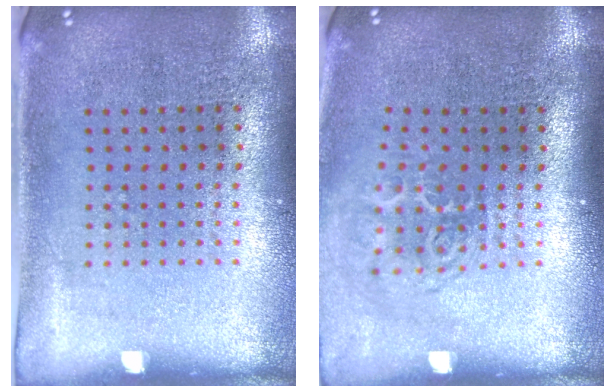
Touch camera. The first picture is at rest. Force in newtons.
{"total": 1.8, "press": 1.2, "slide": 1.4}